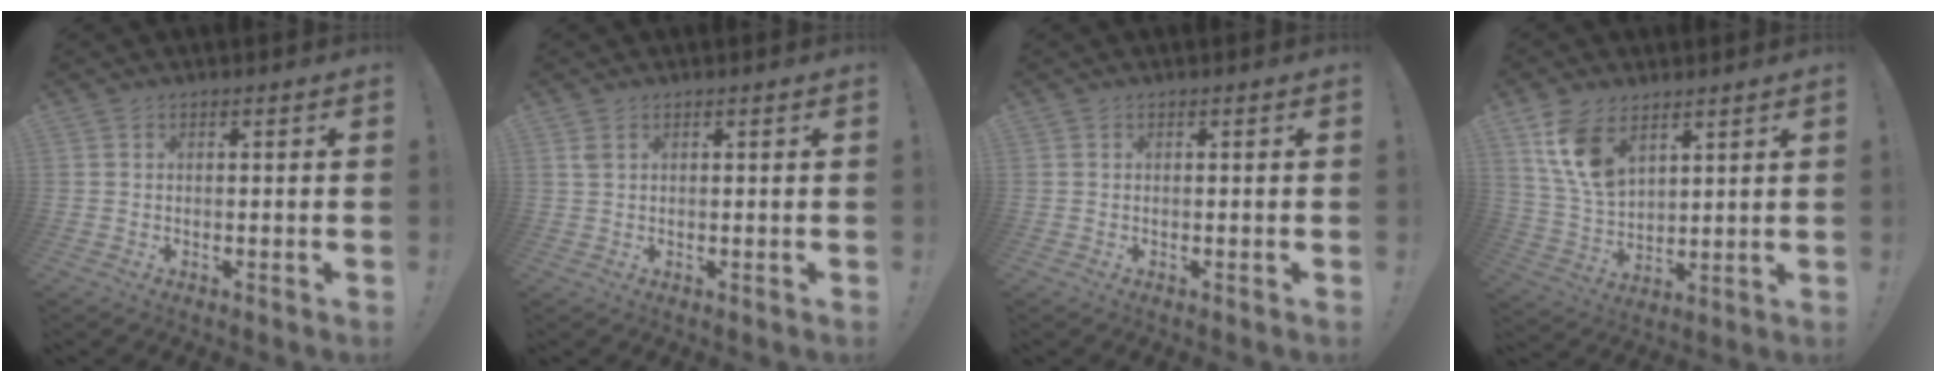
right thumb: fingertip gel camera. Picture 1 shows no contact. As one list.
[{"total": 1.5, "force": [0.9, 0.8, 0.9], "torque": [-0.019, 0.000, 0.016]}, {"total": 0.0}, {"total": 12.4, "force": [7.3, 7.4, 6.7], "torque": [-0.133, -0.030, 0.143]}]